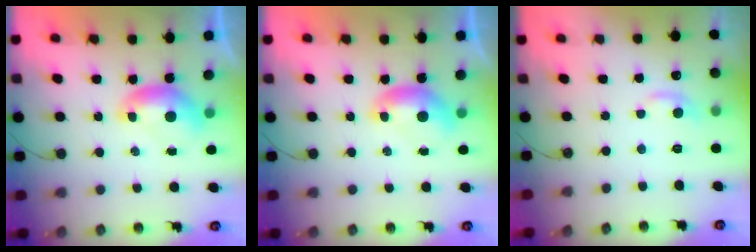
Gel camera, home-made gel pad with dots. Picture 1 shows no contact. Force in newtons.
{"total": 0.0}
{"total": 0.8, "press": 0.5, "slide": 0.6}